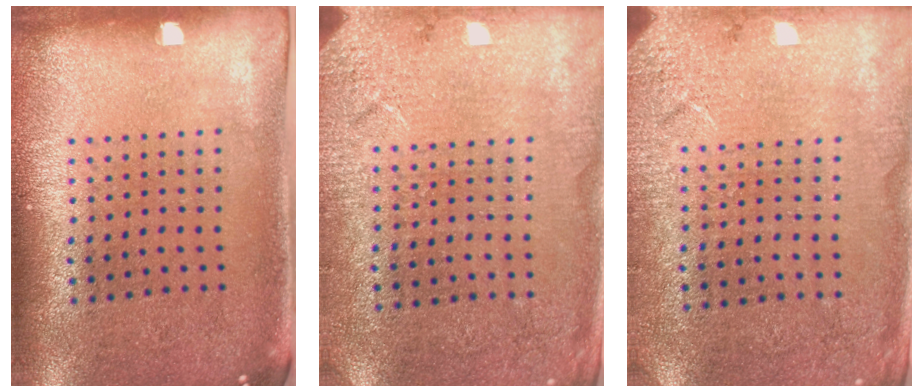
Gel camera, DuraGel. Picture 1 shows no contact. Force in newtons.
{"total": 2.6, "press": 2.6, "slide": 0.2}
{"total": 2.6, "press": 2.6, "slide": 0.2}